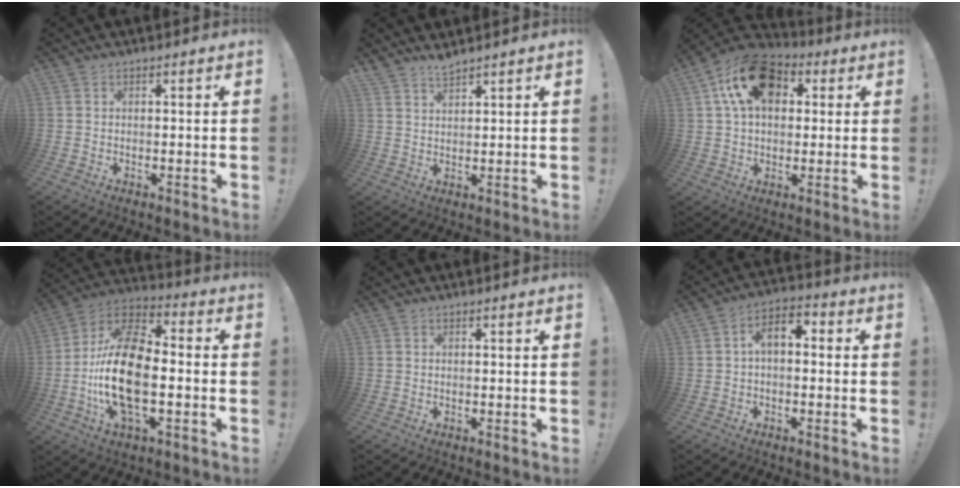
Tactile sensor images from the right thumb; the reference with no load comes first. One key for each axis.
{"total": 3.0, "fx": 2.9, "fy": 0.2, "fz": 0.7, "tx": -0.004, "ty": -0.027, "tz": 0.050}
{"total": 16.9, "fx": 6.0, "fy": 11.4, "fz": 11.0, "tx": -0.177, "ty": -0.010, "tz": 0.111}
{"total": 20.9, "fx": -3.2, "fy": 10.3, "fz": 17.9, "tx": -0.357, "ty": 0.013, "tz": -0.052}
{"total": 0.0}
{"total": 5.4, "fx": -0.3, "fy": 3.1, "fz": 4.5, "tx": -0.075, "ty": 0.006, "tz": -0.004}